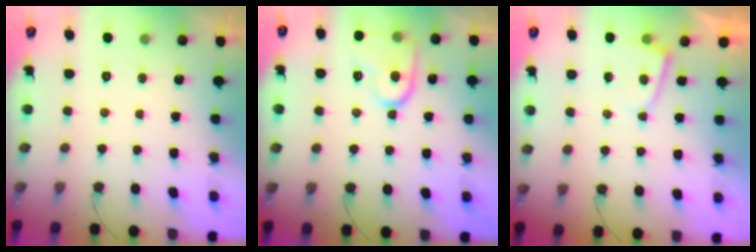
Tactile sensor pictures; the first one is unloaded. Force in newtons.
{"total": 12.9, "press": 12.9, "slide": 1.2}
{"total": 2.2, "press": 2.2, "slide": 0.3}